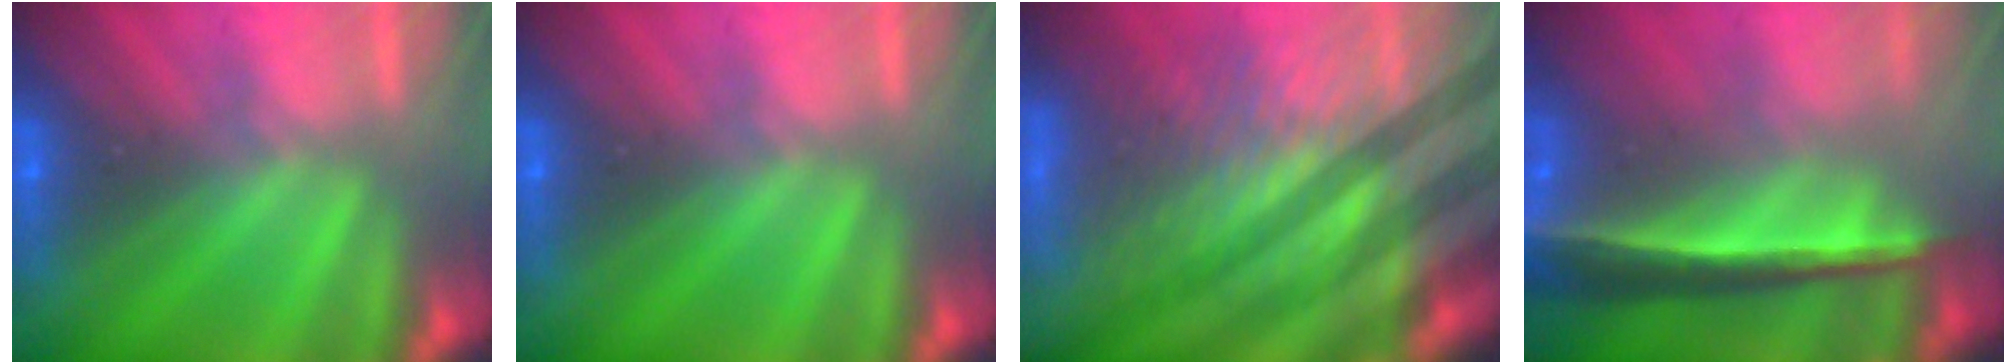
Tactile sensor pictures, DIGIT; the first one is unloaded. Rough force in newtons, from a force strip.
{"total": 0.0}
{"total": 11.8}
{"total": 8.4}